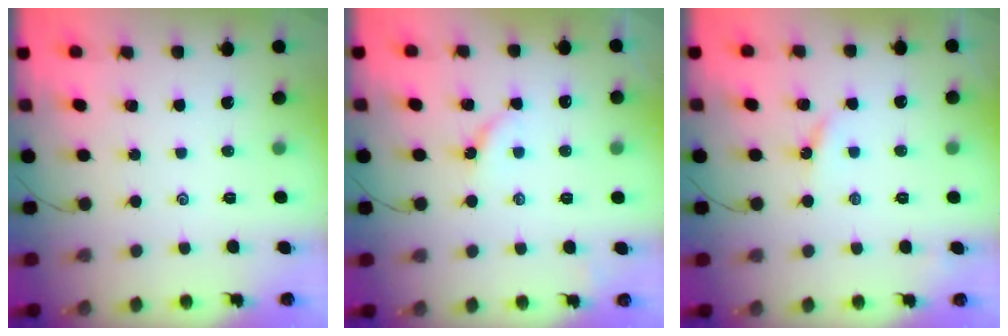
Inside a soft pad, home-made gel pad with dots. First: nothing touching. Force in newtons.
{"total": 4.8, "press": 4.7, "slide": 0.3}
{"total": 3.8, "press": 3.8, "slide": 0.4}